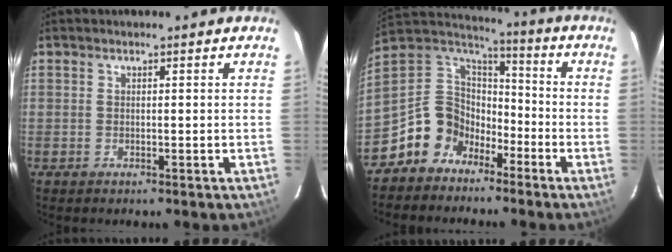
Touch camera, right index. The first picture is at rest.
{"total": 12.9, "force": [-7.9, 9.6, 3.3], "torque": [-0.094, 0.041, -0.151]}